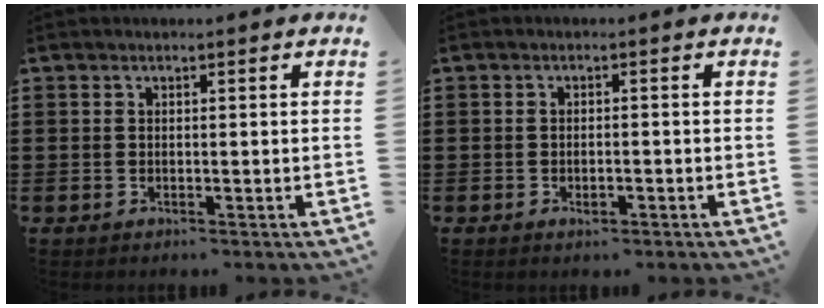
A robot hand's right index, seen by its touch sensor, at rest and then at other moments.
{"total": 1.2, "force": [-0.7, 0.5, 0.8], "torque": [-0.017, -0.004, -0.013]}